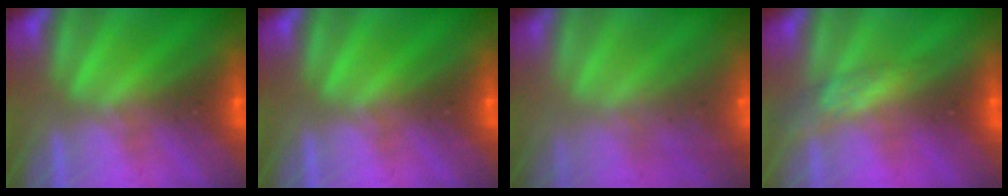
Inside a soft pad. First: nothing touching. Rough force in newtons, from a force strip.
{"total": 0.0}
{"total": 7.3}
{"total": 2.9}